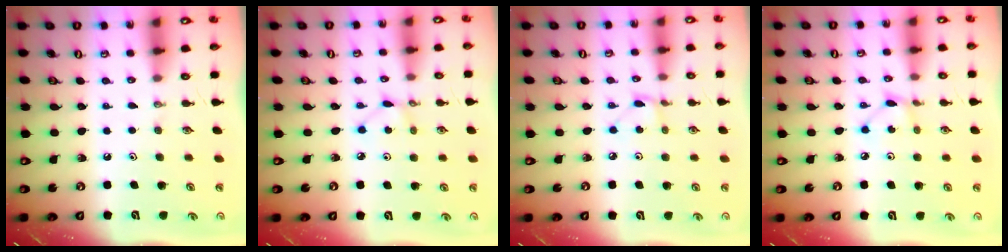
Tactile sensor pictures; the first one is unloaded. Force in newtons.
{"total": 2.2, "press": 2.2, "slide": 0.1}
{"total": 2.5, "press": 2.5, "slide": 0.3}
{"total": 2.6, "press": 2.6, "slide": 0.0}